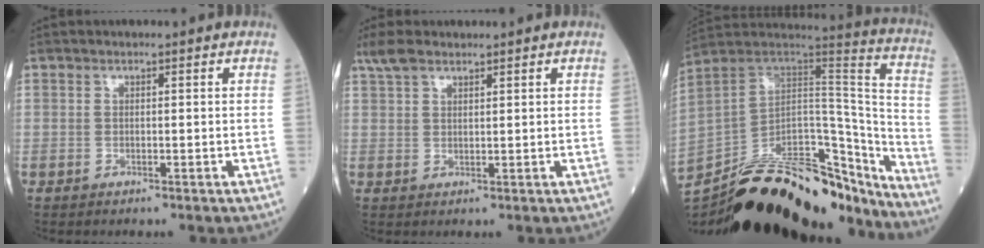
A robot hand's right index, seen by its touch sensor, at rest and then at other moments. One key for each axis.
{"total": 3.8, "fx": 3.0, "fy": 1.3, "fz": 1.9, "tx": -0.048, "ty": 0.014, "tz": 0.064}
{"total": 34.5, "fx": -27.5, "fy": 10.5, "fz": 18.0, "tx": -0.328, "ty": -0.021, "tz": -0.416}